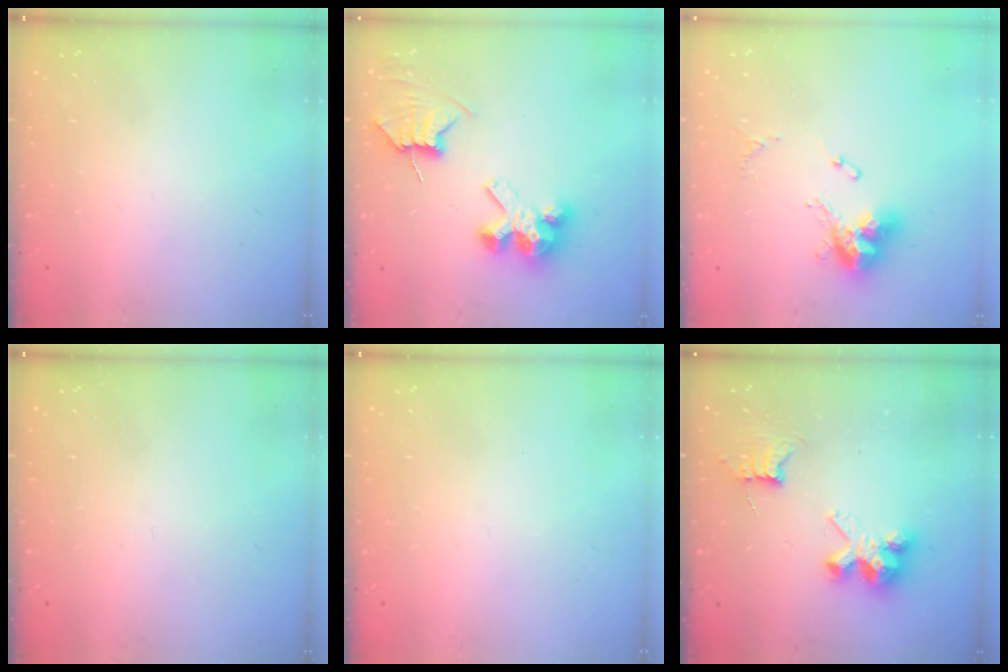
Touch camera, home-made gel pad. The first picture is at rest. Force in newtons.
{"total": 7.2, "press": 7.2, "slide": 0.6}
{"total": 12.6, "press": 12.5, "slide": 1.4}
{"total": 0.0}
{"total": 0.0}
{"total": 8.7, "press": 8.7, "slide": 0.6}